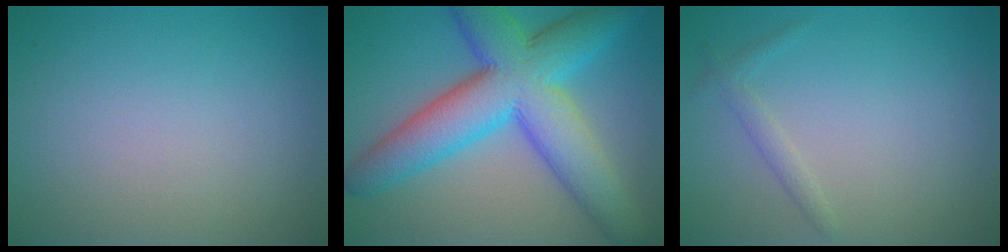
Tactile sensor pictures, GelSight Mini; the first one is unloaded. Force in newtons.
{"total": 11.4, "press": 11.4, "slide": 0.1}
{"total": 1.3, "press": 1.3, "slide": 0.1}